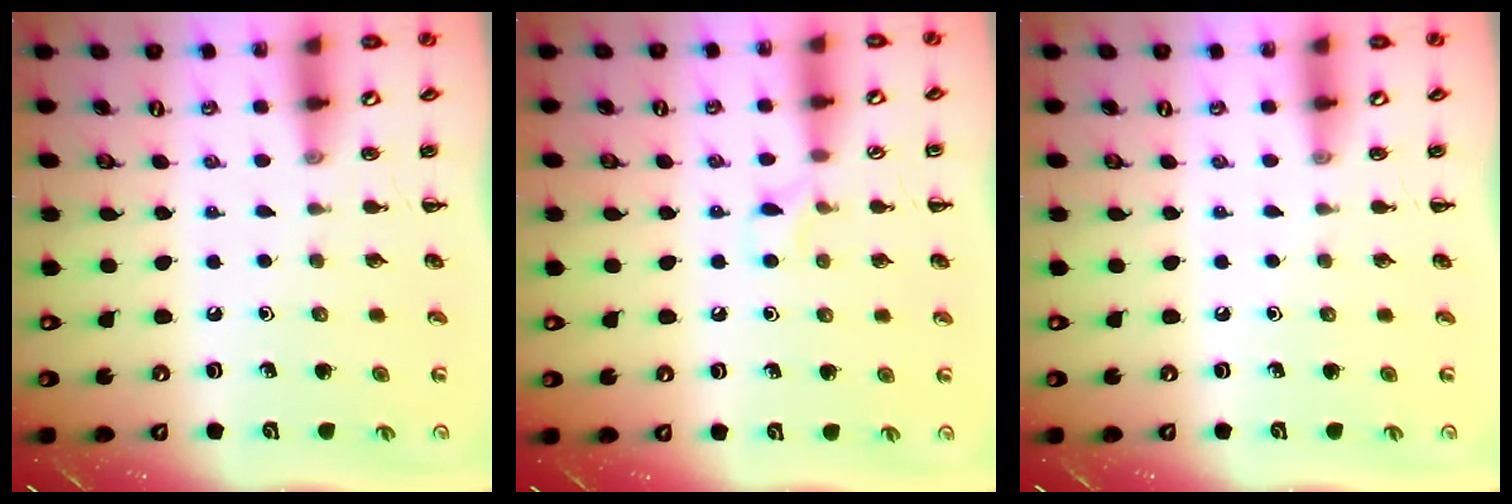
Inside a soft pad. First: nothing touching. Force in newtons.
{"total": 4.7, "press": 4.3, "slide": 1.8}
{"total": 0.0}